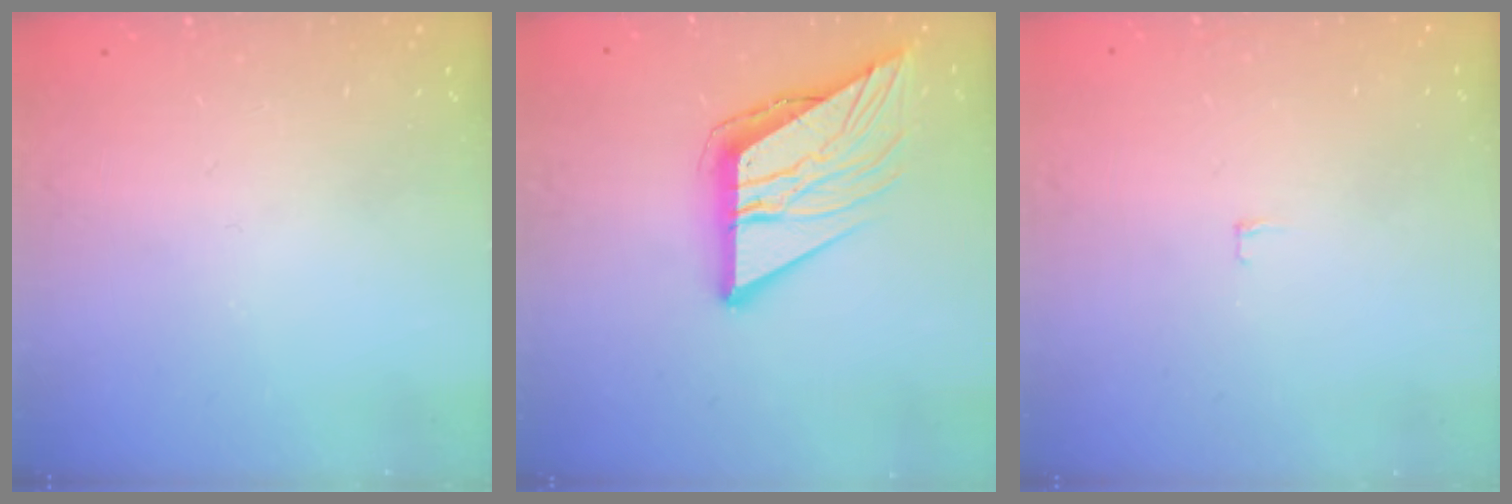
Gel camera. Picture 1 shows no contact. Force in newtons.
{"total": 12.8, "press": 12.7, "slide": 1.5}
{"total": 2.4, "press": 2.4, "slide": 0.2}